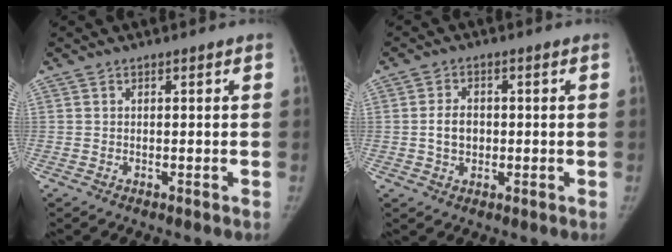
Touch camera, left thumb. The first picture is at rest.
{"total": 4.2, "force": [-0.3, 3.1, 2.9], "torque": [-0.045, 0.006, -0.008]}